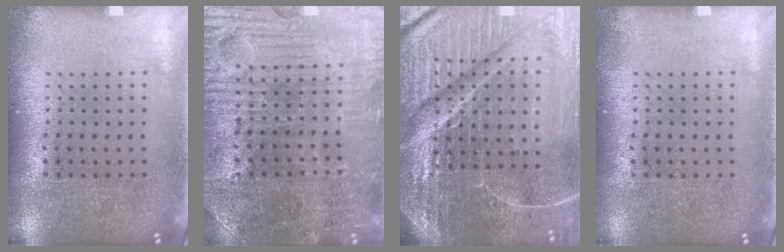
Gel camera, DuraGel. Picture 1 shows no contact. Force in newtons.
{"total": 3.7, "press": 3.7, "slide": 0.5}
{"total": 6.6, "press": 5.8, "slide": 3.1}
{"total": 0.0}